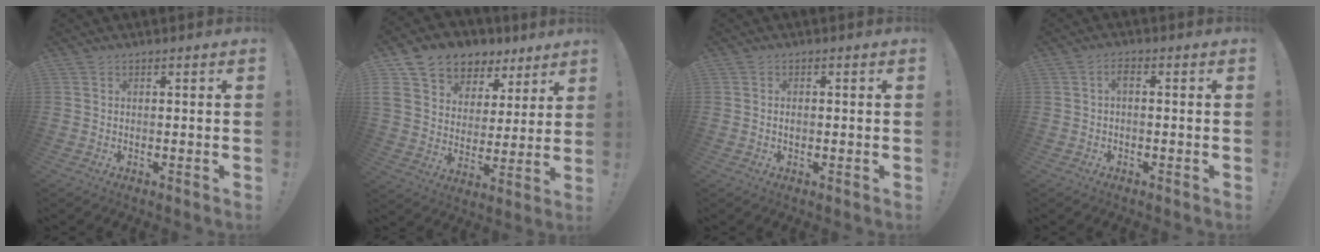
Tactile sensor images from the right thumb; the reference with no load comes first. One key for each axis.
{"total": 10.5, "fx": 6.5, "fy": 7.7, "fz": 3.1, "tx": -0.046, "ty": -0.050, "tz": 0.126}
{"total": 1.0, "fx": -0.2, "fy": 0.8, "fz": 0.5, "tx": -0.008, "ty": 0.004, "tz": -0.005}
{"total": 2.3, "fx": -0.5, "fy": 0.8, "fz": 2.0, "tx": -0.043, "ty": 0.012, "tz": -0.010}